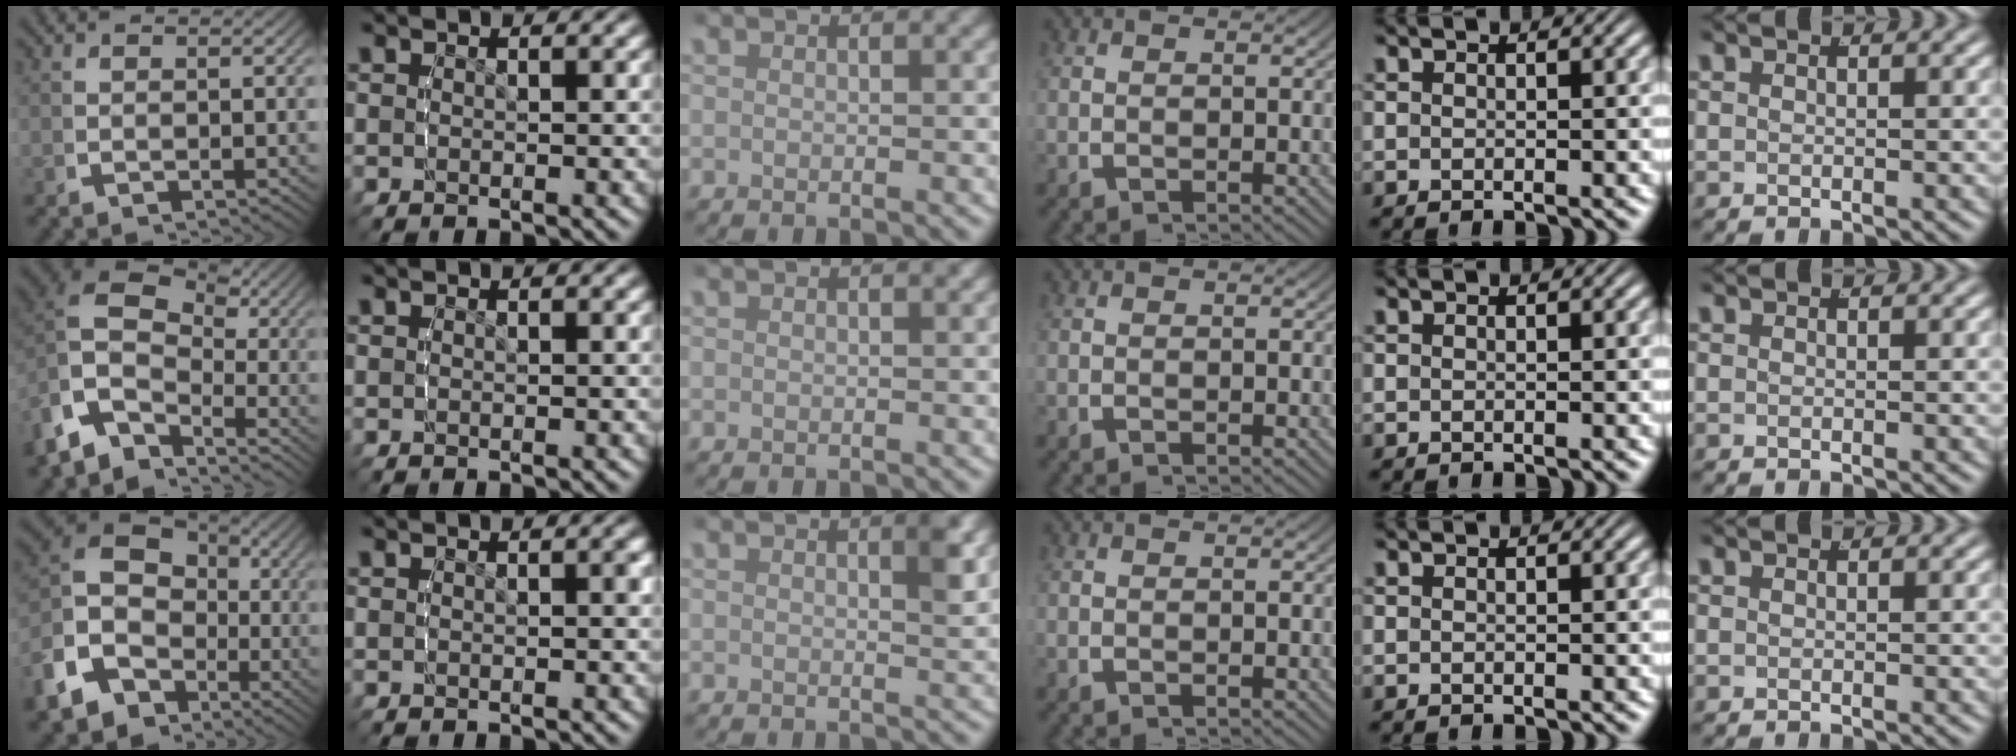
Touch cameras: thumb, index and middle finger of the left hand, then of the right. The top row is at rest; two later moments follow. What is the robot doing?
{"motion": "lift_and_place", "object": "air blower"}